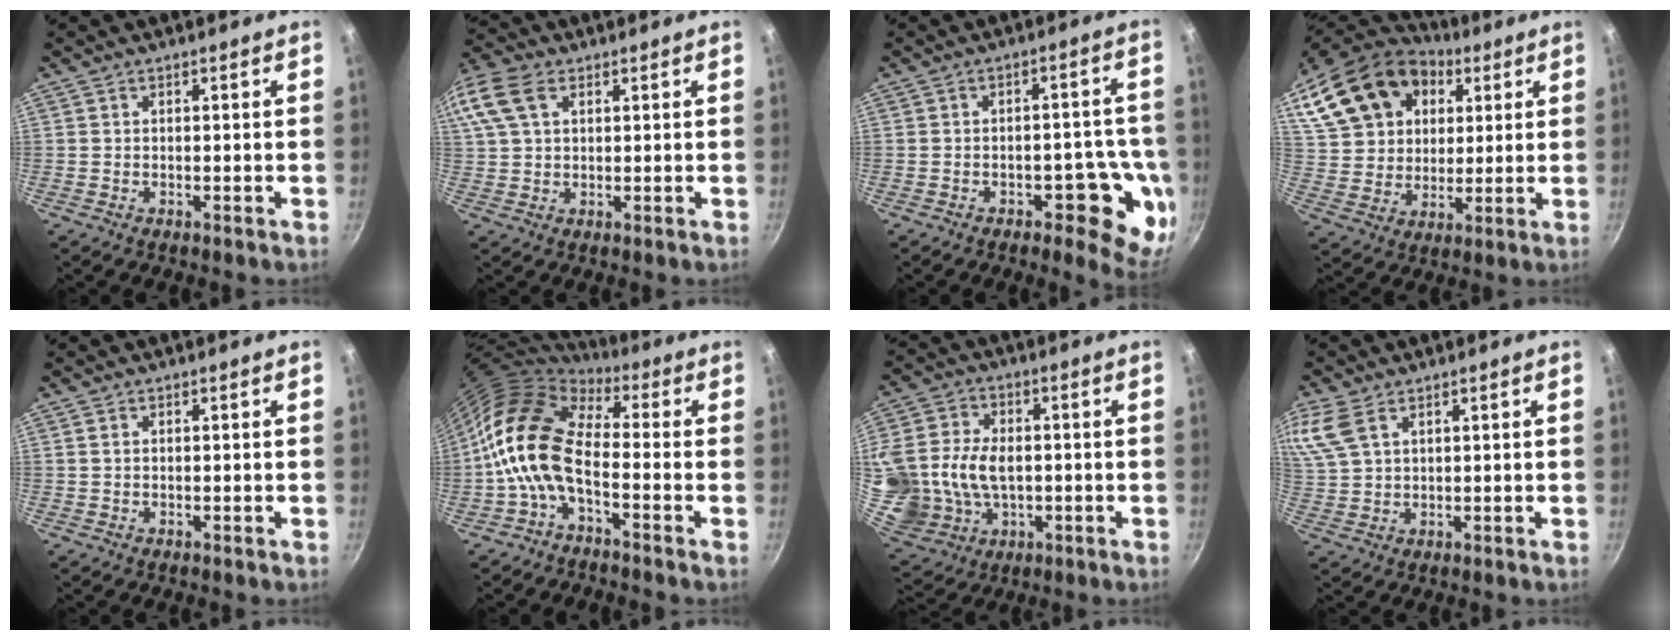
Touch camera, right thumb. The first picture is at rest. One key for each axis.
{"total": 13.8, "fx": 5.7, "fy": 9.1, "fz": 8.8, "tx": -0.207, "ty": 0.037, "tz": 0.105}
{"total": 11.4, "fx": -3.5, "fy": 5.6, "fz": 9.3, "tx": -0.050, "ty": 0.025, "tz": -0.038}
{"total": 23.2, "fx": 9.0, "fy": 17.0, "fz": 13.0, "tx": -0.236, "ty": 0.019, "tz": 0.161}
{"total": 0.6, "fx": 0.3, "fy": 0.3, "fz": 0.4, "tx": -0.008, "ty": 0.001, "tz": 0.006}
{"total": 11.9, "fx": -2.8, "fy": 6.3, "fz": 9.7, "tx": -0.167, "ty": 0.034, "tz": -0.072}
{"total": 20.3, "fx": 0.0, "fy": 15.4, "fz": 13.3, "tx": -0.294, "ty": 0.008, "tz": 0.013}
{"total": 9.1, "fx": 4.9, "fy": 5.2, "fz": 5.7, "tx": -0.127, "ty": 0.010, "tz": 0.104}